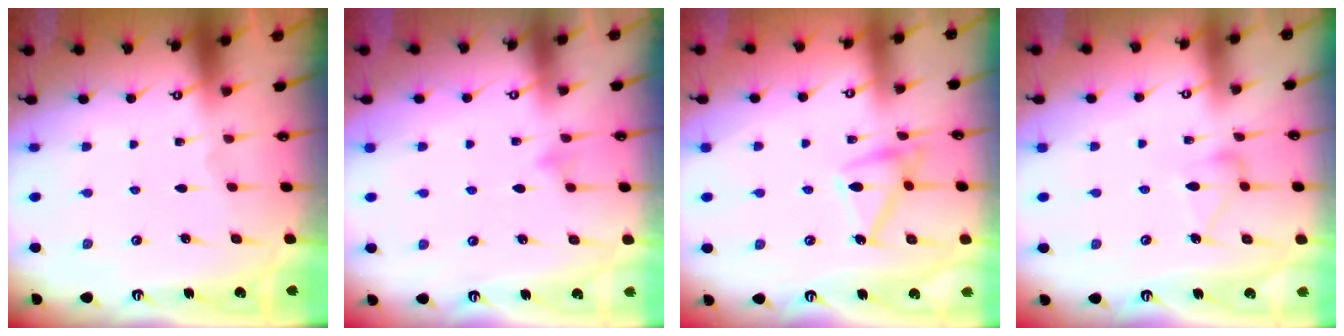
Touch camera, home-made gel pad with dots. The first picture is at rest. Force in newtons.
{"total": 5.8, "press": 5.8, "slide": 0.4}
{"total": 12.9, "press": 12.9, "slide": 0.3}
{"total": 8.2, "press": 8.2, "slide": 0.3}